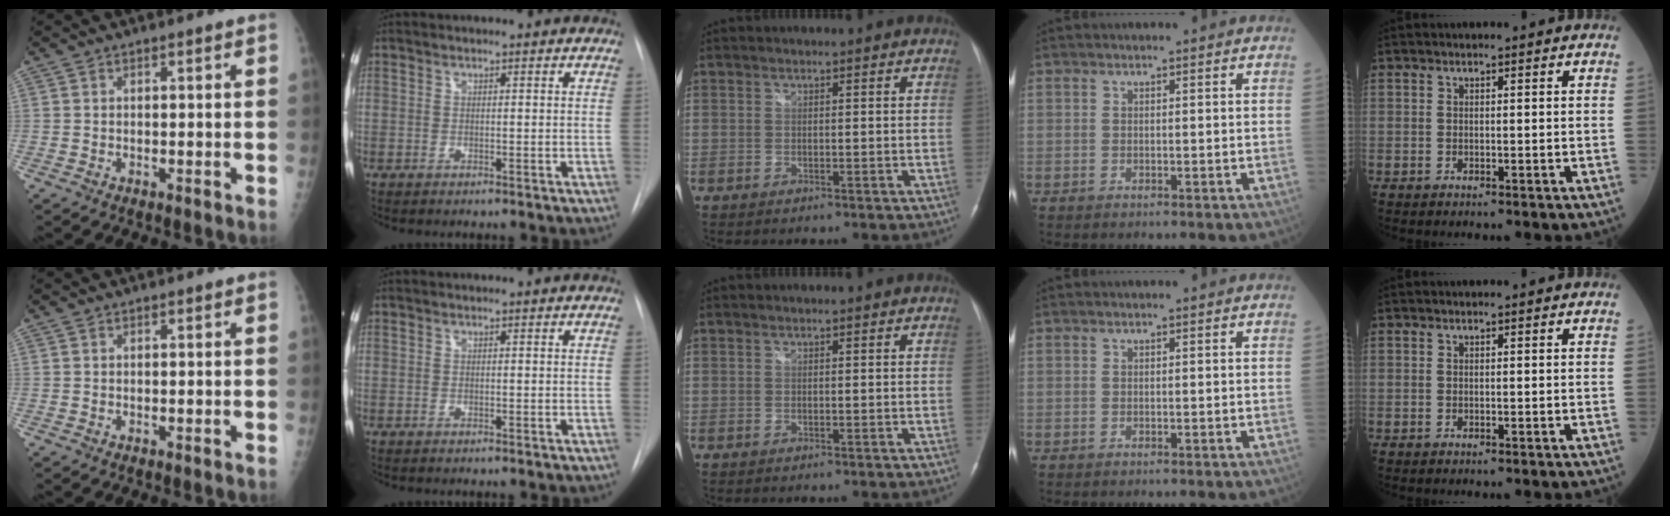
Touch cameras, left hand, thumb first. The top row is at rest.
{}